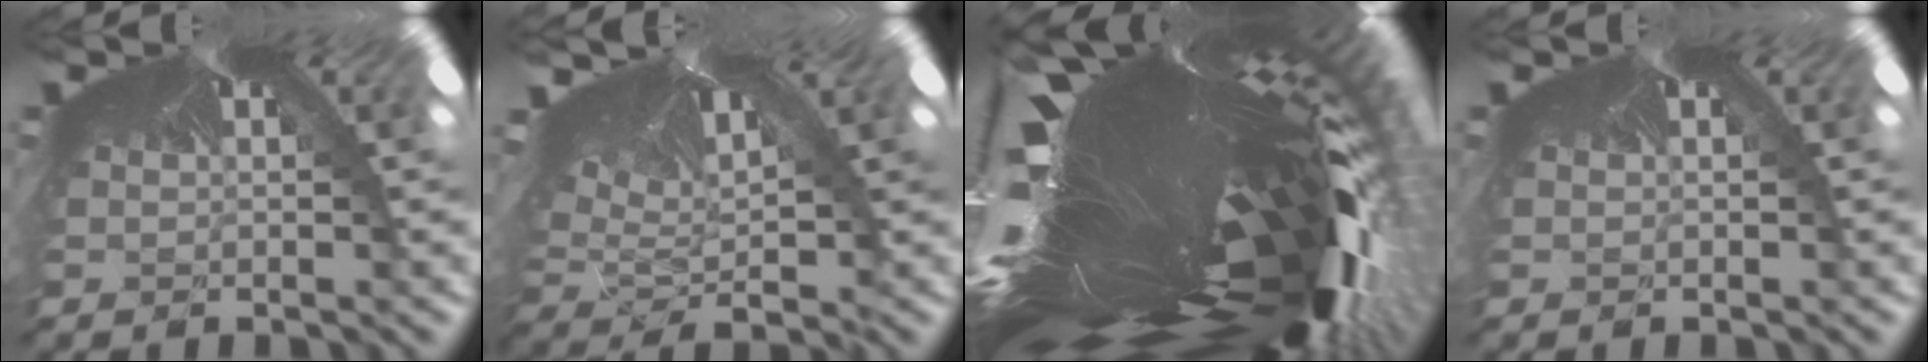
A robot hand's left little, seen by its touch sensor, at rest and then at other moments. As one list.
[{"total": 2.3, "force": [-0.9, 0.3, 2.0], "torque": [-0.051, -0.026, 0.007]}, {"total": 7.3, "force": [-6.7, 0.4, 2.9], "torque": [-0.100, -0.125, -0.054]}, {"total": 0.0}]